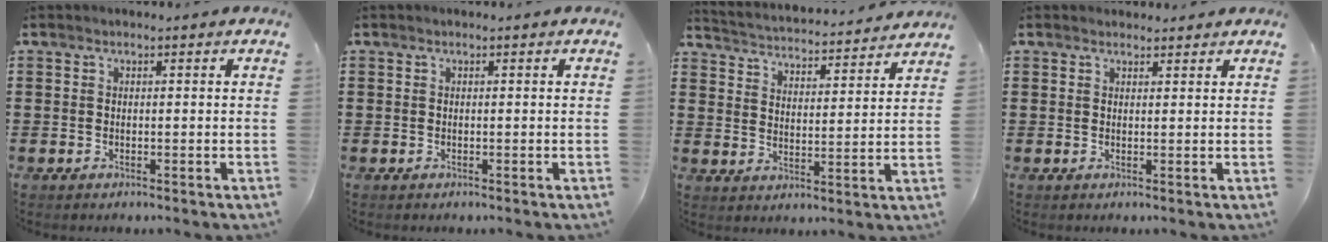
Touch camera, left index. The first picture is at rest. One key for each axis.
{"total": 0.0}
{"total": 3.1, "fx": 3.1, "fy": -0.2, "fz": -0.1, "tx": -0.020, "ty": -0.035, "tz": 0.045}
{"total": 1.2, "fx": 1.2, "fy": 0.4, "fz": 0.1, "tx": -0.004, "ty": 0.001, "tz": 0.024}